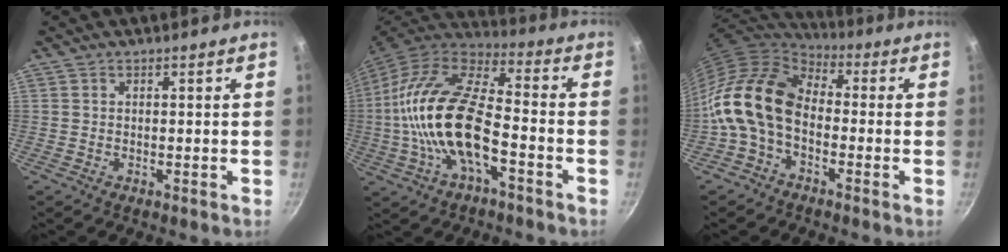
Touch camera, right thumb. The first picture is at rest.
{"total": 20.5, "force": [-4.5, 9.1, 17.8], "torque": [-0.336, 0.037, -0.099]}
{"total": 14.5, "force": [-2.4, 9.5, 10.7], "torque": [-0.179, 0.036, -0.069]}